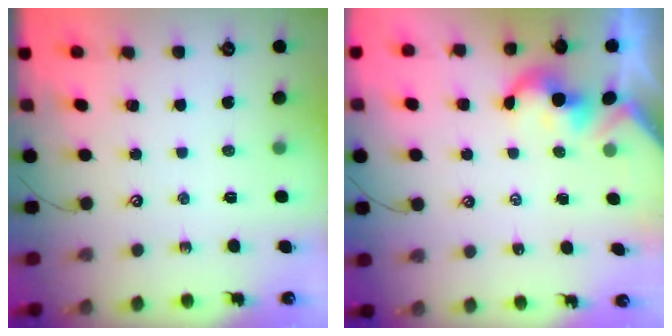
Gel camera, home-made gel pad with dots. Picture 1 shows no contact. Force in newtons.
{"total": 2.0, "press": 1.9, "slide": 0.4}